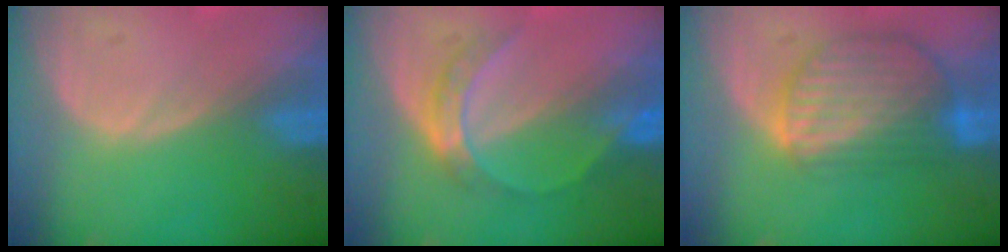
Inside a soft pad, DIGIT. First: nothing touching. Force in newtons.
{"total": 5.0, "press": 4.8, "slide": 1.4}
{"total": 9.0, "press": 7.7, "slide": 4.7}